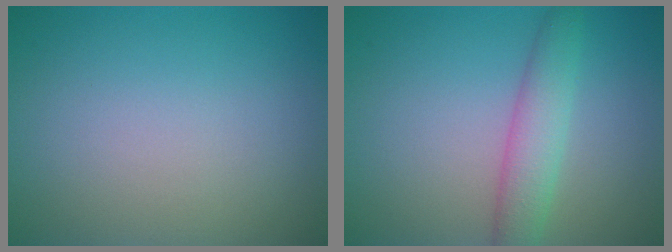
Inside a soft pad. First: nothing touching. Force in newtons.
{"total": 3.5, "press": 3.5, "slide": 0.1}